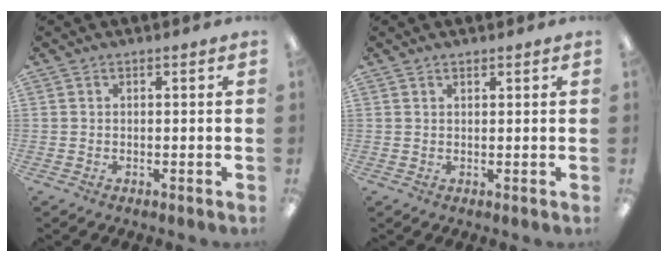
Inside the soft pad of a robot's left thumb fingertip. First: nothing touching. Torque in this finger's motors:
{"motor_torque": [0.02, -0.18, -0.30, -0.06, 0.03]}